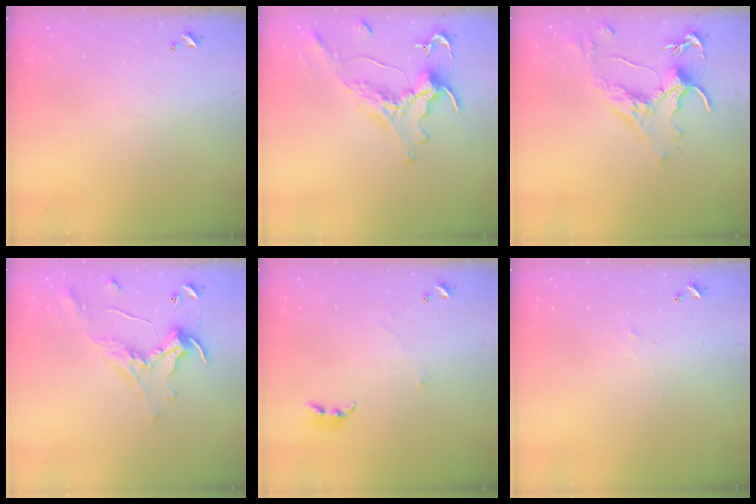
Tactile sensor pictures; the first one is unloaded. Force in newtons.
{"total": 0.7, "press": 0.1, "slide": 0.7}
{"total": 2.5, "press": 2.1, "slide": 1.4}
{"total": 1.1, "press": 0.8, "slide": 0.9}
{"total": 0.7, "press": 0.6, "slide": 0.5}
{"total": 0.9, "press": 0.6, "slide": 0.6}